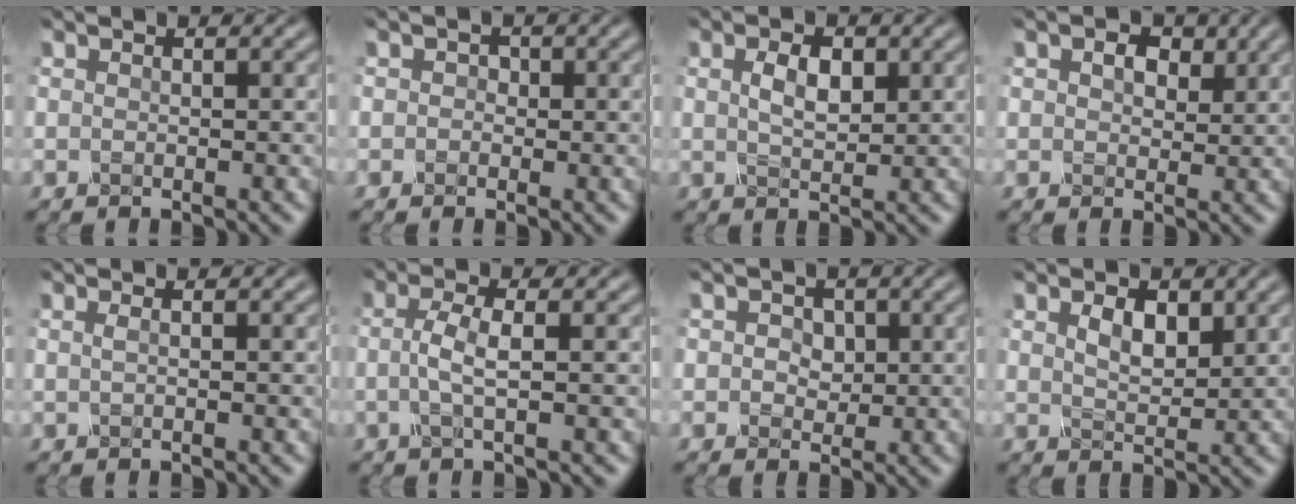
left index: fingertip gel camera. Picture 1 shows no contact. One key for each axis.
{"total": 1.3, "fx": 0.0, "fy": 1.2, "fz": 0.4, "tx": -0.008, "ty": 0.005, "tz": -0.008}
{"total": 2.5, "fx": 0.4, "fy": 1.4, "fz": 2.0, "tx": -0.044, "ty": 0.001, "tz": 0.007}
{"total": 2.8, "fx": 1.1, "fy": 2.0, "fz": 1.6, "tx": -0.035, "ty": 0.001, "tz": 0.010}
{"total": 0.6, "fx": -0.1, "fy": 0.2, "fz": 0.6, "tx": -0.006, "ty": 0.004, "tz": -0.007}
{"total": 2.4, "fx": -0.6, "fy": 0.4, "fz": 2.3, "tx": -0.051, "ty": 0.004, "tz": -0.014}
{"total": 2.3, "fx": 0.3, "fy": 2.0, "fz": 1.2, "tx": -0.022, "ty": 0.003, "tz": -0.007}
{"total": 2.4, "fx": 0.8, "fy": 1.5, "fz": 1.8, "tx": -0.038, "ty": -0.003, "tz": 0.016}